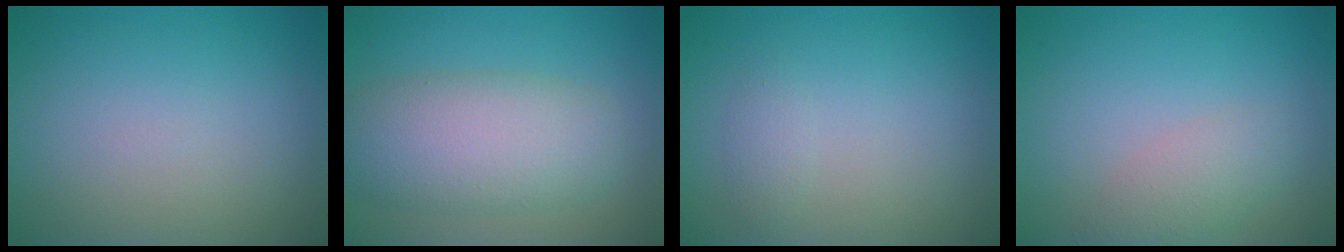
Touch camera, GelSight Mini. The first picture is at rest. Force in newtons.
{"total": 6.9, "press": 6.9, "slide": 0.2}
{"total": 1.0, "press": 1.0, "slide": 0.0}
{"total": 2.4, "press": 2.4, "slide": 0.2}